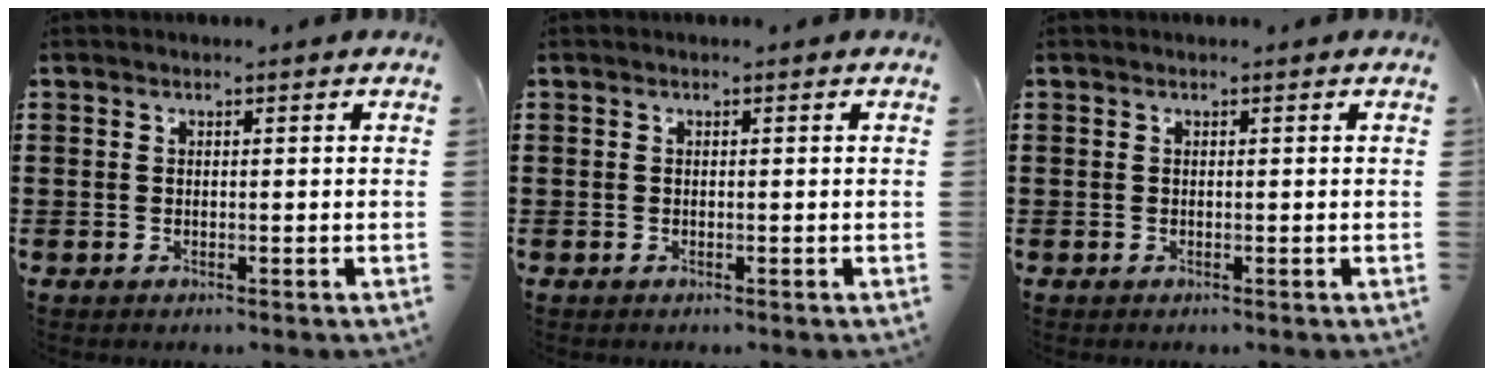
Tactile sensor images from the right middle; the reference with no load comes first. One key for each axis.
{"total": 0.0}
{"total": 0.0}